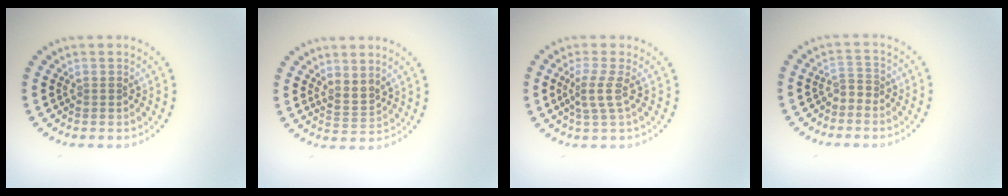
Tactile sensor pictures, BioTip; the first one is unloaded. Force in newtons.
{"total": 2.0, "press": 1.5, "slide": 1.4}
{"total": 2.1, "press": 1.6, "slide": 1.4}
{"total": 1.1, "press": 0.7, "slide": 0.8}